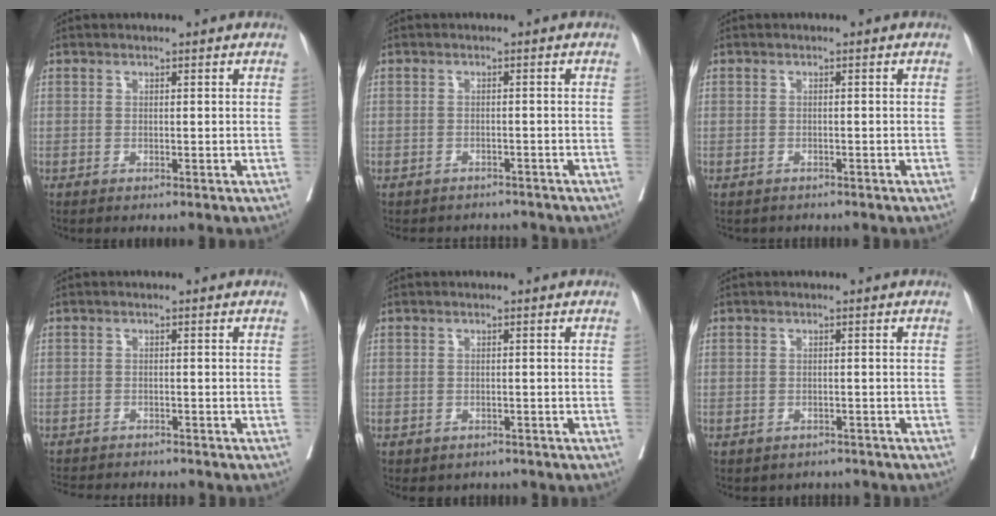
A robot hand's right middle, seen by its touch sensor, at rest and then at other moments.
{"total": 4.3, "force": [-3.9, 1.9, 0.0], "torque": [0.000, 0.005, -0.049]}
{"total": 2.4, "force": [-2.0, 1.2, 0.3], "torque": [-0.012, -0.001, -0.027]}
{"total": 8.2, "force": [-7.7, 1.9, 2.2], "torque": [-0.034, -0.003, -0.104]}
{"total": 2.6, "force": [-2.1, 1.6, 0.4], "torque": [-0.006, 0.007, -0.025]}
{"total": 3.3, "force": [-2.8, 1.8, 0.0], "torque": [0.000, 0.012, -0.036]}